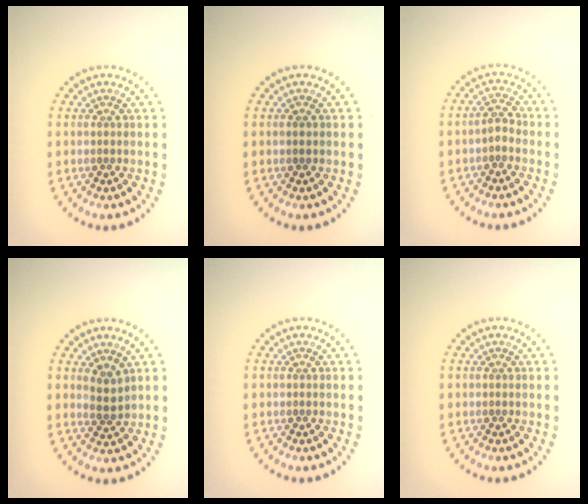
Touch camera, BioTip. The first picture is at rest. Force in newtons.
{"total": 0.9, "press": 0.9, "slide": 0.1}
{"total": 1.5, "press": 1.3, "slide": 0.6}
{"total": 1.8, "press": 1.5, "slide": 1.0}
{"total": 0.0}
{"total": 0.0}